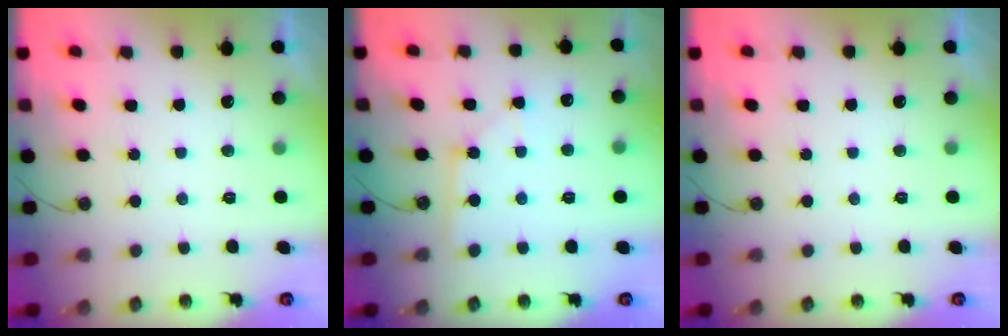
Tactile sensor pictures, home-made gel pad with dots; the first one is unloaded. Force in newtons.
{"total": 2.7, "press": 2.7, "slide": 0.4}
{"total": 0.0}